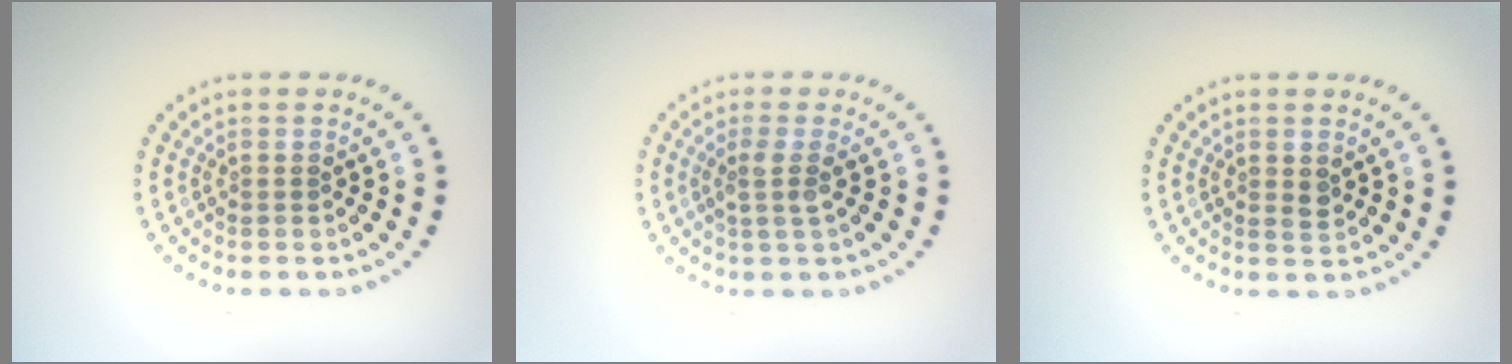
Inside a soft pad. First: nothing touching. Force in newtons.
{"total": 1.8, "press": 1.3, "slide": 1.2}
{"total": 1.1, "press": 1.1, "slide": 0.2}